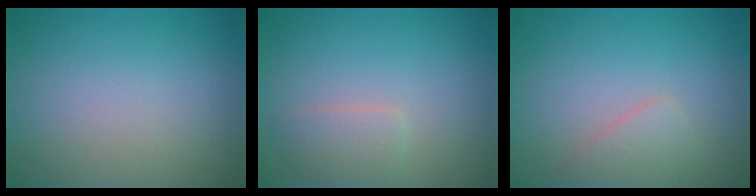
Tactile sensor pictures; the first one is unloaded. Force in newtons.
{"total": 1.8, "press": 1.8, "slide": 0.0}
{"total": 1.8, "press": 1.8, "slide": 0.1}